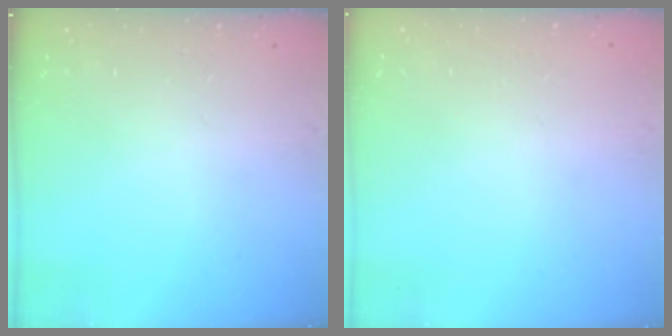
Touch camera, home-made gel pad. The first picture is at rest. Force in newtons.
{"total": 0.0}